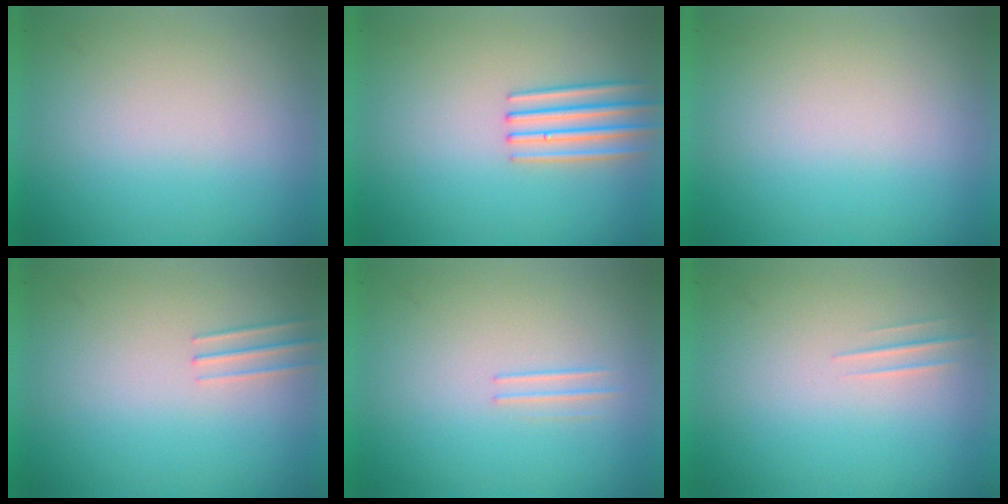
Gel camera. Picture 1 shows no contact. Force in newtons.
{"total": 2.7}
{"total": 1.0}
{"total": 1.0}
{"total": 1.2}
{"total": 1.2}